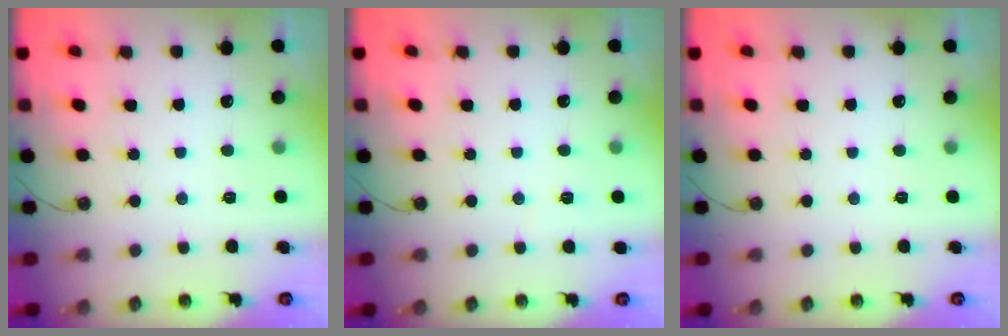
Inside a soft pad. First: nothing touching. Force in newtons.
{"total": 2.6, "press": 2.5, "slide": 0.7}
{"total": 0.0}